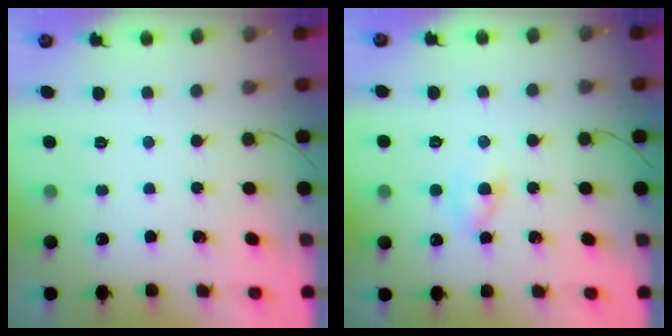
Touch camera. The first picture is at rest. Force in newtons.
{"total": 2.8, "press": 2.6, "slide": 1.1}